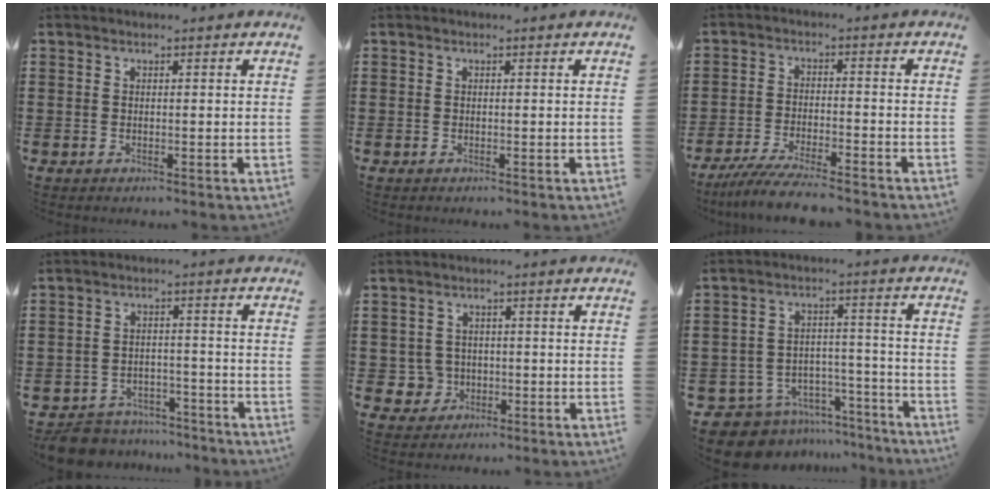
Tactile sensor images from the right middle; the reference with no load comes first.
{"total": 0.0}
{"total": 6.0, "force": [-5.4, 0.1, 2.6], "torque": [-0.061, -0.015, -0.104]}
{"total": 6.1, "force": [-5.9, 1.4, 0.5], "torque": [-0.017, 0.015, -0.121]}
{"total": 3.5, "force": [-0.6, 3.3, 0.7], "torque": [-0.026, 0.007, -0.014]}
{"total": 9.6, "force": [-8.9, 3.2, 1.6], "torque": [-0.040, 0.033, -0.174]}